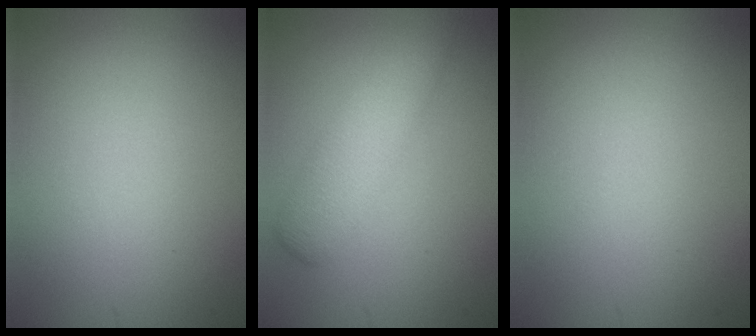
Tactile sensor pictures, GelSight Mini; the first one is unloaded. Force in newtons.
{"total": 4.1, "press": 4.1, "slide": 0.2}
{"total": 0.0}